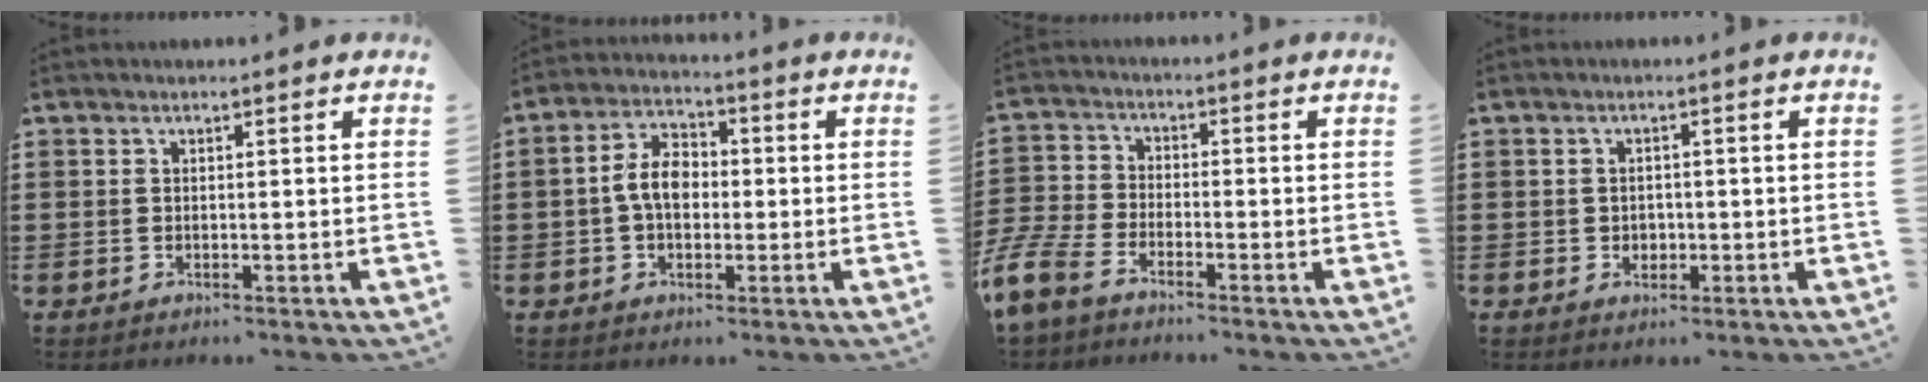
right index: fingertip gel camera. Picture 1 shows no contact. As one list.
[{"total": 6.3, "force": [-0.3, 3.9, 4.8], "torque": [-0.109, 0.009, -0.011]}, {"total": 5.5, "force": [-4.6, 1.6, 2.6], "torque": [-0.092, -0.011, -0.101]}, {"total": 1.5, "force": [-0.1, 1.4, 0.5], "torque": [-0.013, 0.007, -0.005]}]